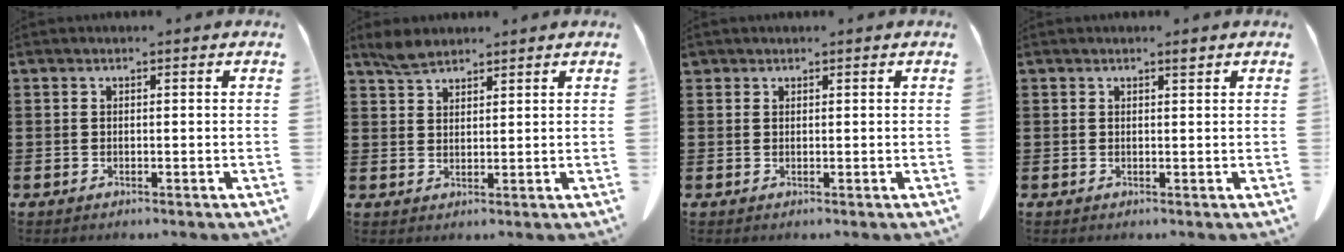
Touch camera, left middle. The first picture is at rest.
{"total": 3.1, "force": [2.6, 1.1, 1.3], "torque": [-0.031, 0.003, 0.051]}
{"total": 0.8, "force": [0.7, 0.4, 0.1], "torque": [-0.005, 0.001, 0.014]}
{"total": 1.0, "force": [0.8, 0.1, 0.6], "torque": [-0.005, -0.004, 0.012]}